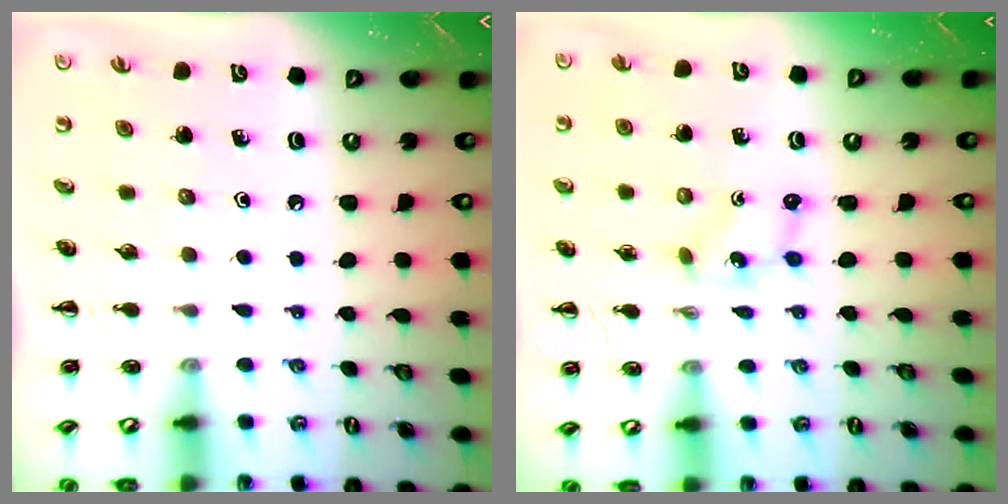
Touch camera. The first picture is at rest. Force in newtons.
{"total": 1.7, "press": 1.6, "slide": 0.5}